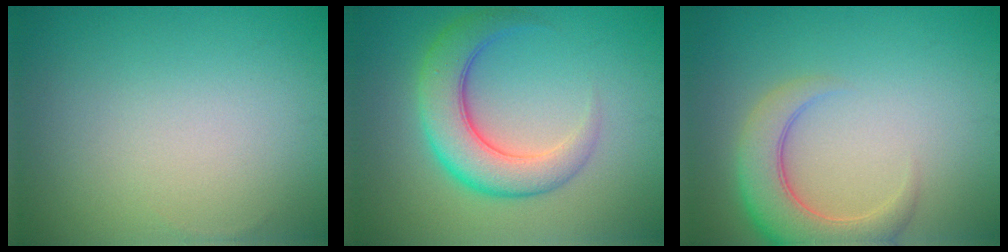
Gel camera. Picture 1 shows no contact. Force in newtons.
{"total": 6.2, "press": 6.2, "slide": 0.3}
{"total": 5.4, "press": 5.4, "slide": 0.6}